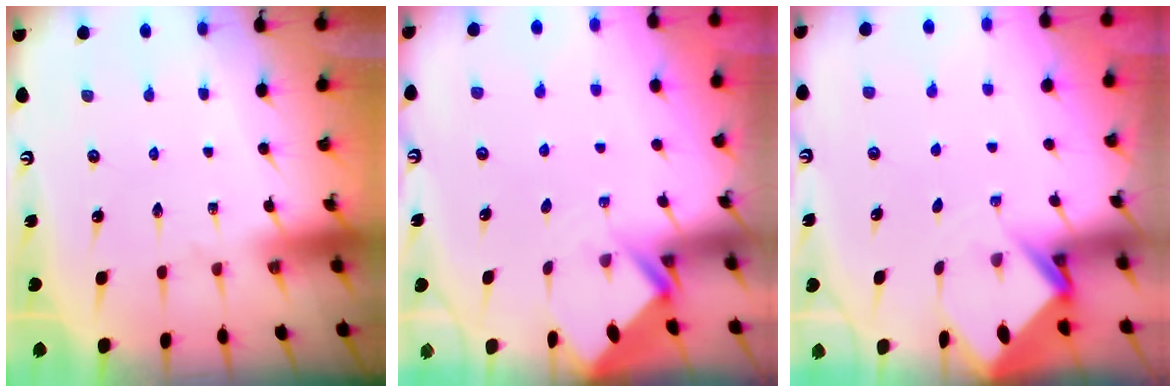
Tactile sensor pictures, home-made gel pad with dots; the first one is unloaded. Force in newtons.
{"total": 2.7, "press": 2.7, "slide": 0.2}
{"total": 3.6, "press": 3.6, "slide": 0.3}